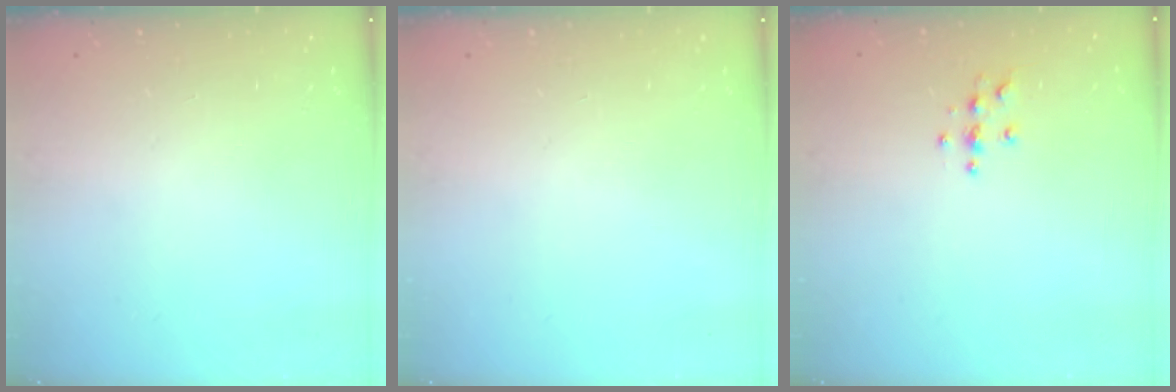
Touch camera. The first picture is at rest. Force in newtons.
{"total": 0.0}
{"total": 3.9, "press": 3.8, "slide": 0.4}